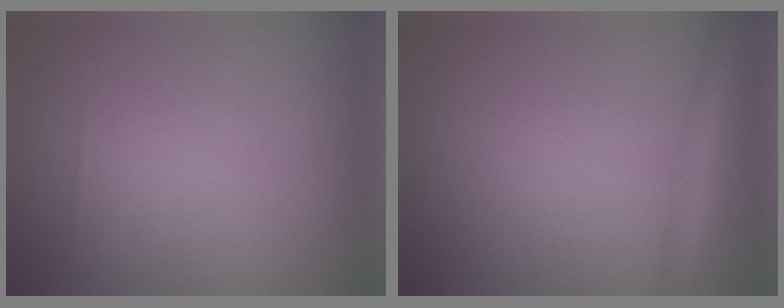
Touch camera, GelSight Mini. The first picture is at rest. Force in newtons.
{"total": 2.9, "press": 2.9, "slide": 0.1}